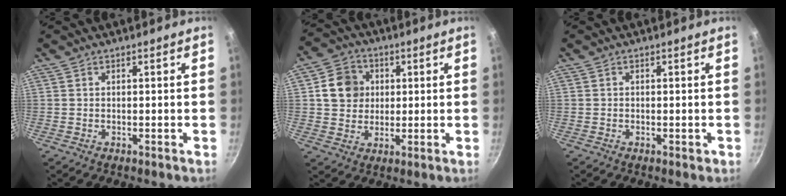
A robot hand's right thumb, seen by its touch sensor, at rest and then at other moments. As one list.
[{"total": 8.6, "force": [1.7, 7.7, 3.5], "torque": [-0.031, 0.011, 0.023]}, {"total": 0.7, "force": [-0.3, 0.5, 0.4], "torque": [-0.005, 0.002, -0.005]}]